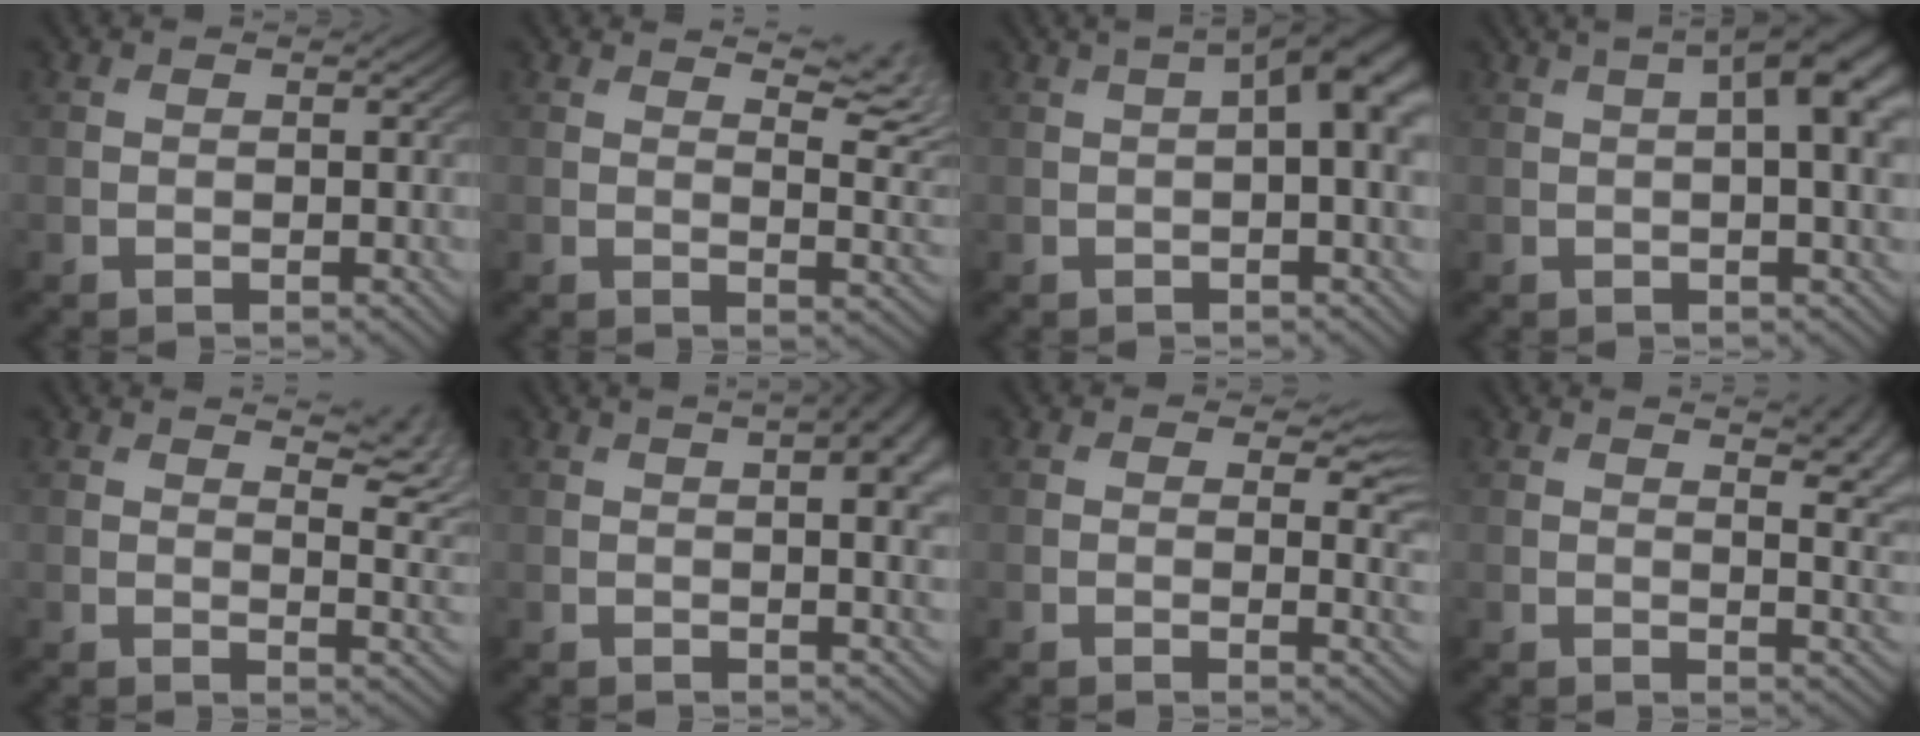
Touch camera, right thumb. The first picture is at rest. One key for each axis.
{"total": 6.9, "fx": 5.2, "fy": 1.5, "fz": 4.4, "tx": -0.074, "ty": 0.005, "tz": 0.078}
{"total": 7.5, "fx": 1.9, "fy": 2.4, "fz": 6.8, "tx": -0.100, "ty": 0.011, "tz": 0.028}
{"total": 8.7, "fx": 2.4, "fy": 2.5, "fz": 7.9, "tx": -0.116, "ty": 0.012, "tz": 0.036}
{"total": 7.7, "fx": 5.2, "fy": 2.0, "fz": 5.3, "tx": -0.077, "ty": 0.012, "tz": 0.073}
{"total": 8.6, "fx": 2.8, "fy": 3.2, "fz": 7.5, "tx": -0.070, "ty": 0.021, "tz": 0.021}
{"total": 4.3, "fx": 1.8, "fy": 2.1, "fz": 3.3, "tx": -0.042, "ty": -0.009, "tz": 0.023}
{"total": 8.9, "fx": 4.6, "fy": 3.6, "fz": 6.7, "tx": -0.071, "ty": 0.026, "tz": 0.050}